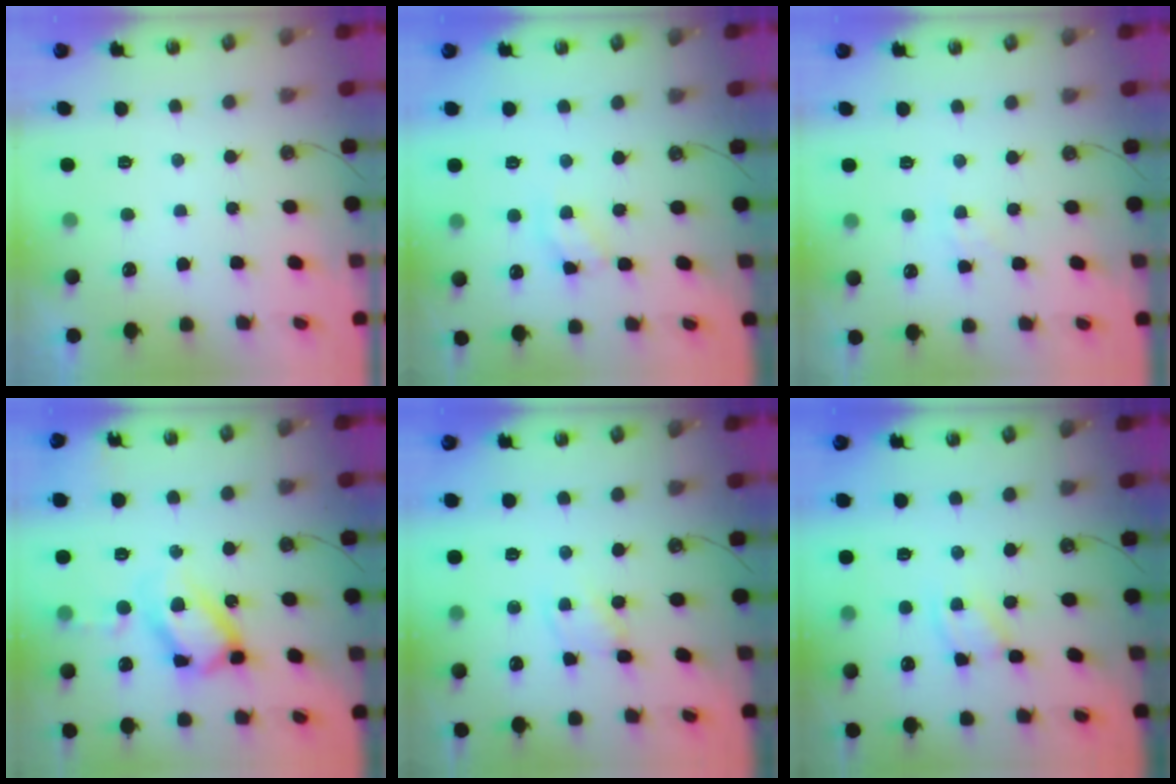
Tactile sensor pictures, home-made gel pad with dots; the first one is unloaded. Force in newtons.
{"total": 5.2, "press": 5.2, "slide": 0.3}
{"total": 3.0, "press": 3.0, "slide": 0.4}
{"total": 17.6, "press": 17.5, "slide": 1.5}
{"total": 1.9, "press": 1.9, "slide": 0.2}
{"total": 2.5, "press": 2.5, "slide": 0.1}